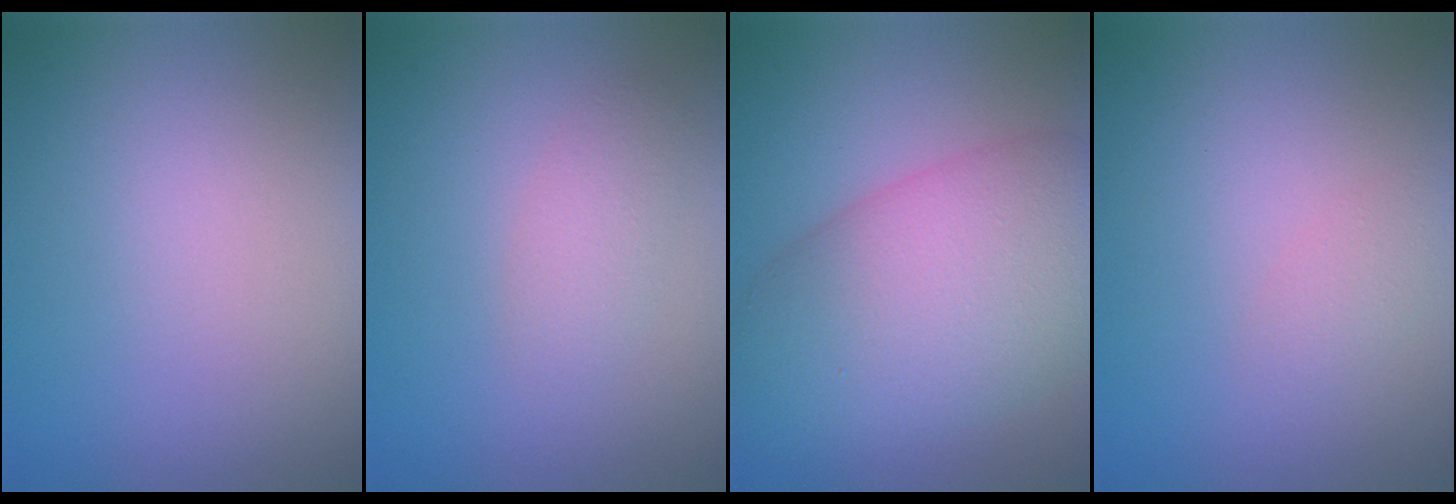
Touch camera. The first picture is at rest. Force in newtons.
{"total": 1.9, "press": 1.9, "slide": 0.1}
{"total": 10.8, "press": 10.8, "slide": 0.3}
{"total": 1.1, "press": 1.1, "slide": 0.1}